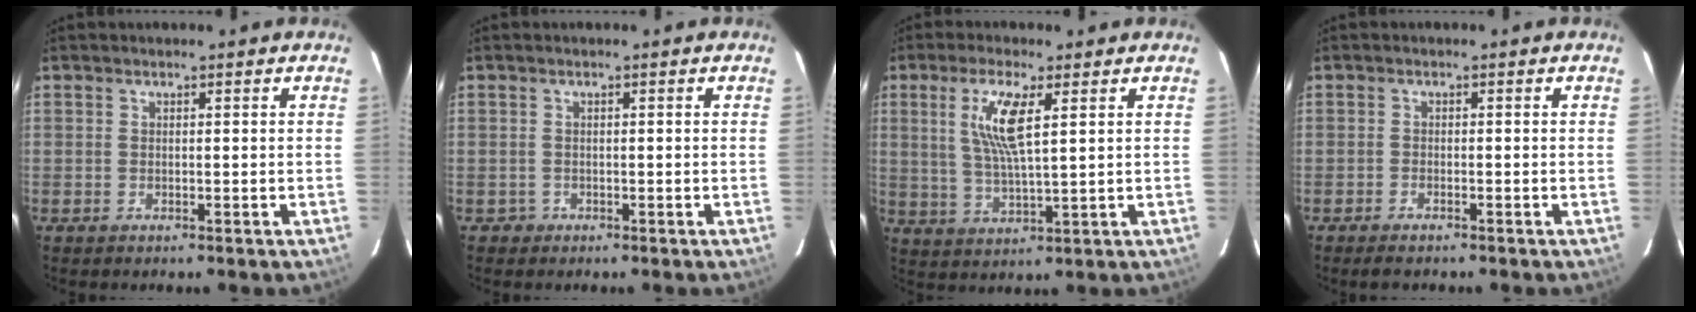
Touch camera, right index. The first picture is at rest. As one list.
[{"total": 1.2, "force": [-0.6, 1.0, -0.1], "torque": [0.002, 0.004, -0.007]}, {"total": 8.4, "force": [2.9, 1.4, 7.8], "torque": [-0.157, -0.002, 0.059]}, {"total": 2.1, "force": [-1.8, 0.6, 0.9], "torque": [-0.027, -0.002, -0.034]}]